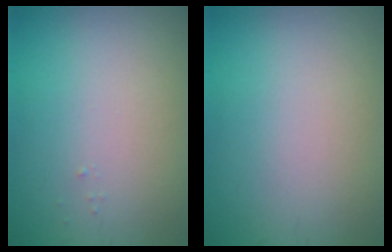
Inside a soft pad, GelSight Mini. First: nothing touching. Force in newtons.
{"total": 0.0}